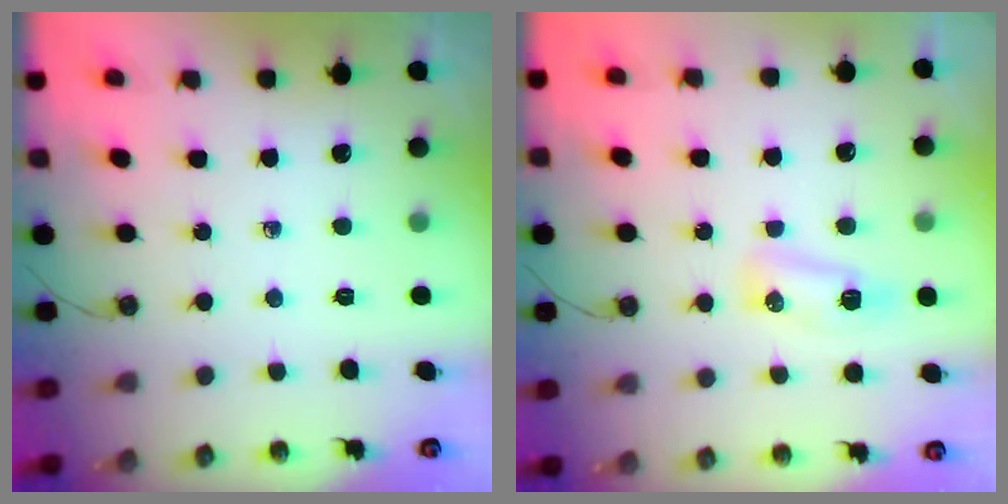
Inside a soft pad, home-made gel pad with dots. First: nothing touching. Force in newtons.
{"total": 16.8, "press": 8.4, "slide": 14.6}